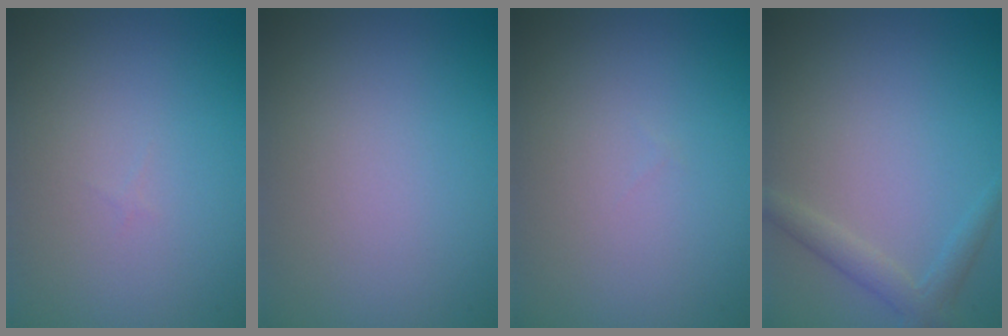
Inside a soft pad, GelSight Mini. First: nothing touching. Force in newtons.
{"total": 0.0}
{"total": 0.0}
{"total": 2.0, "press": 2.0, "slide": 0.1}